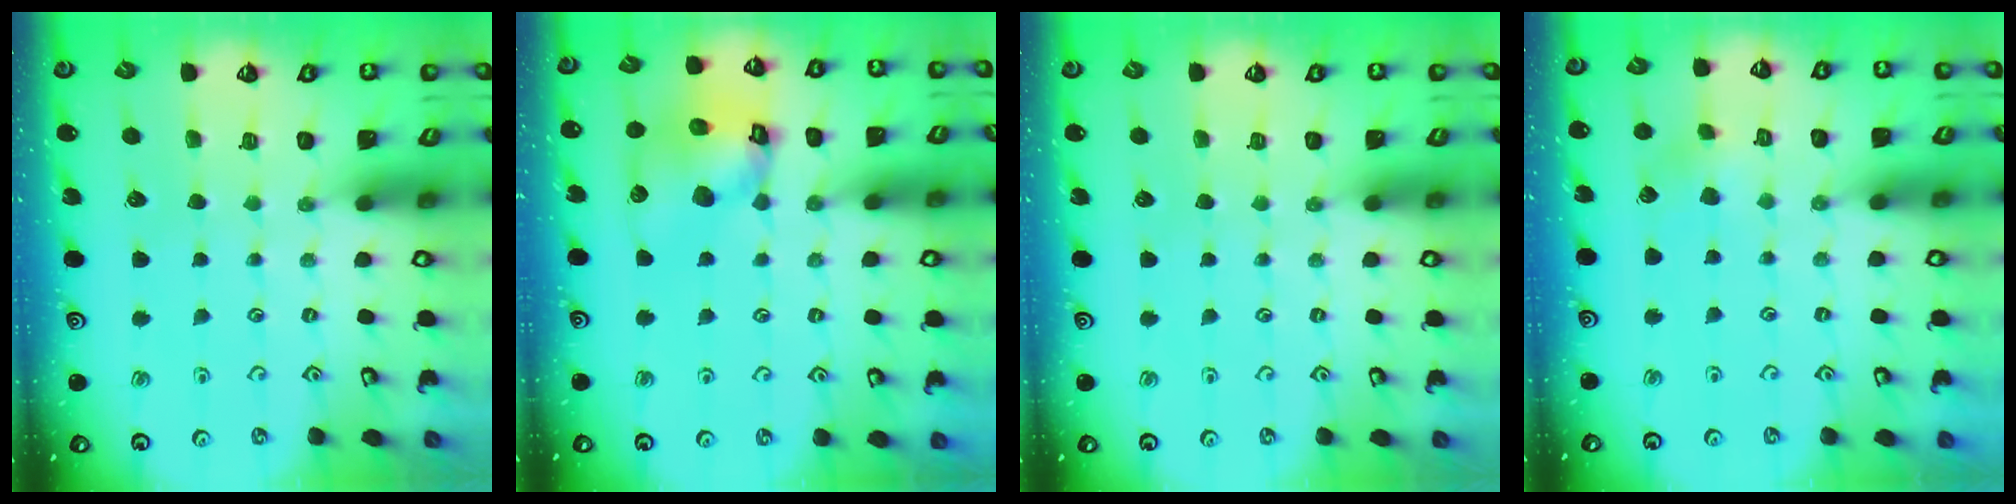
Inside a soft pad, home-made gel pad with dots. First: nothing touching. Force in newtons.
{"total": 13.5, "press": 13.3, "slide": 1.7}
{"total": 0.0}
{"total": 3.1, "press": 3.1, "slide": 0.4}